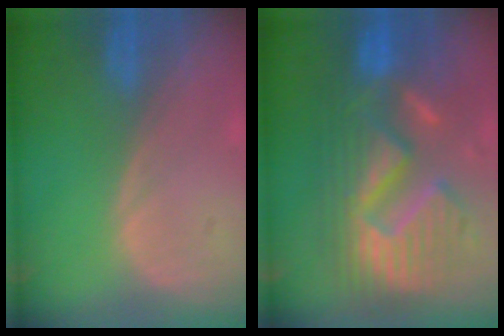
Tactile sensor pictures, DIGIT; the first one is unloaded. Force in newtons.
{"total": 13.2, "press": 13.1, "slide": 1.3}